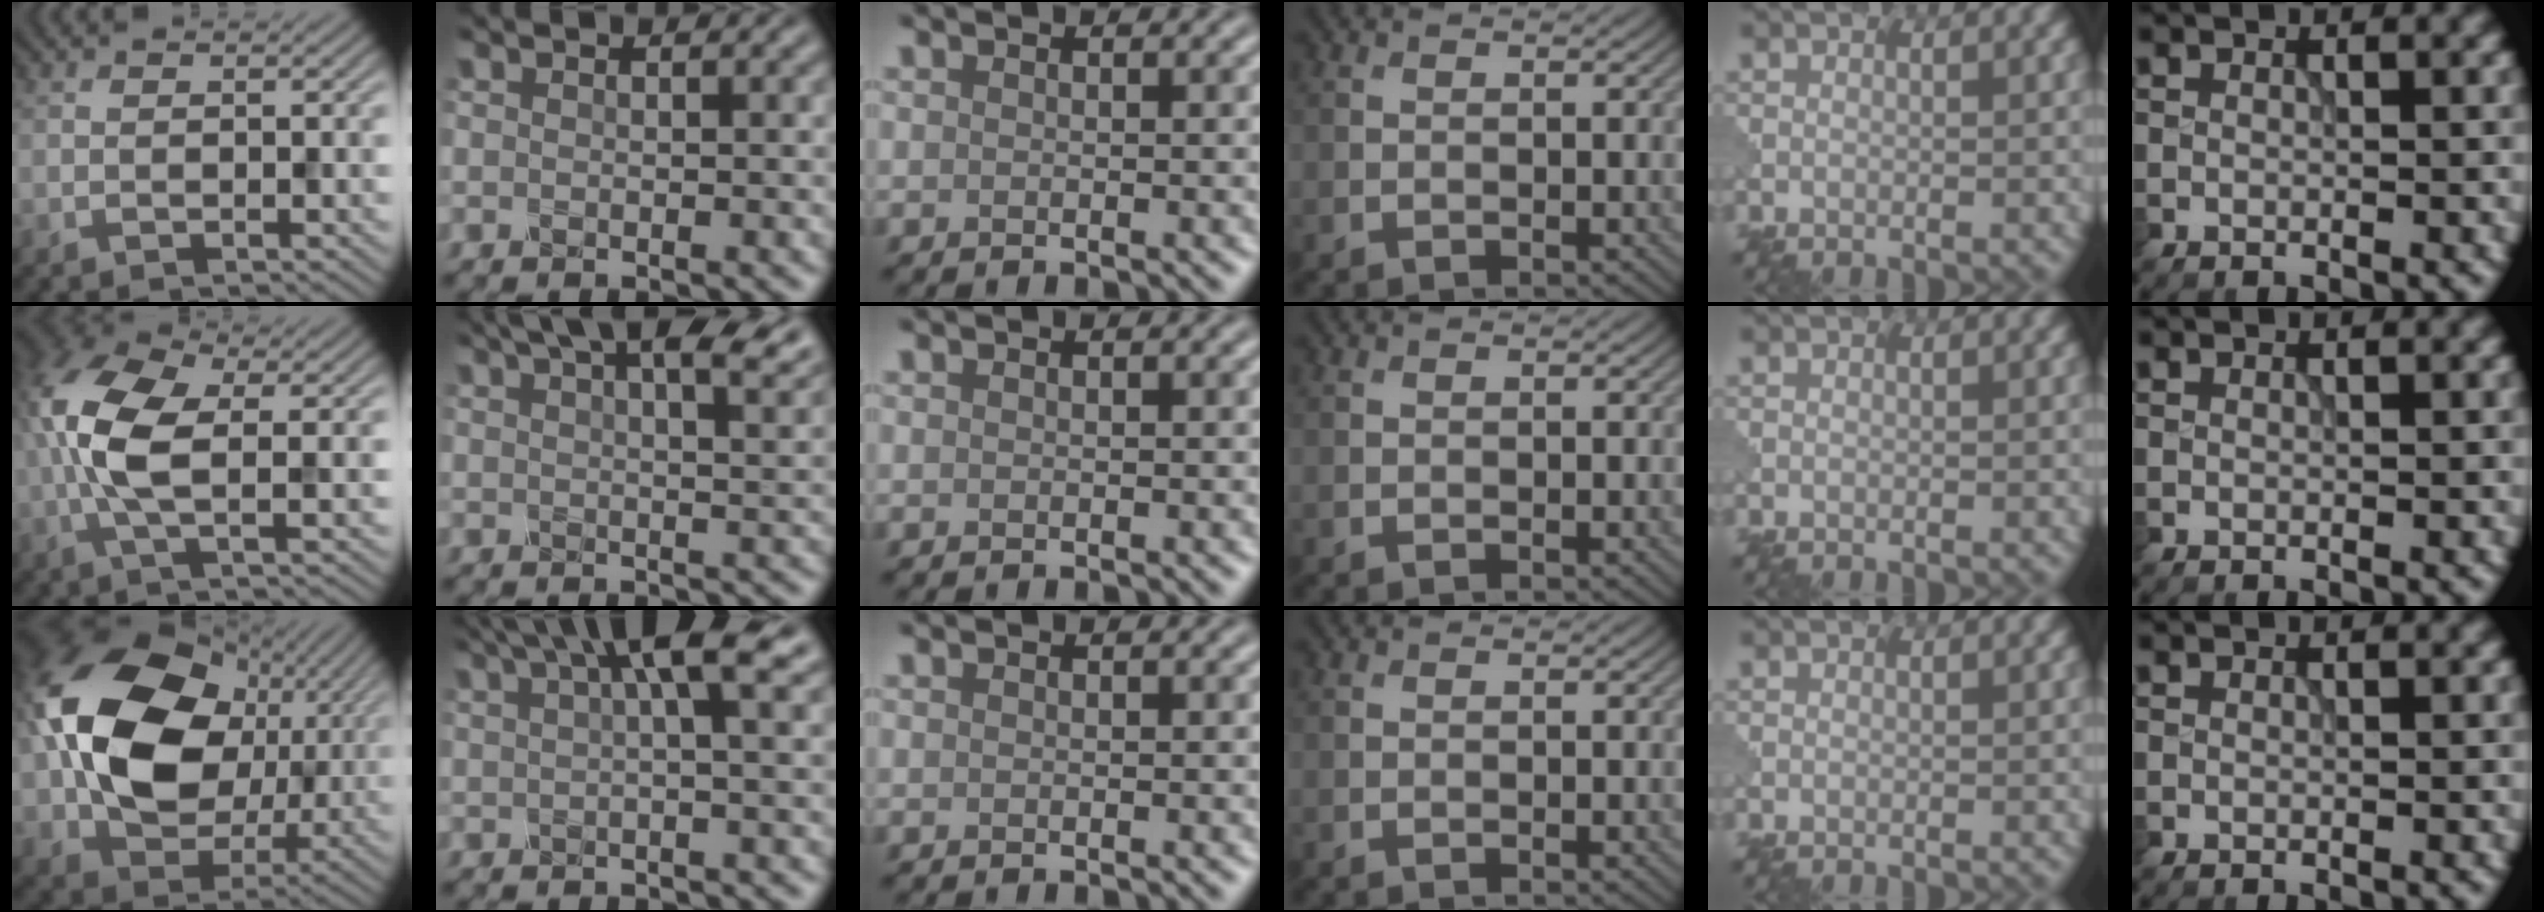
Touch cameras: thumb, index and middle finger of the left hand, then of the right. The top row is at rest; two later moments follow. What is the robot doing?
{"motion": "squeeze", "object": "foam earplug"}